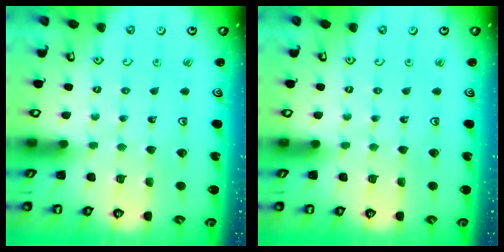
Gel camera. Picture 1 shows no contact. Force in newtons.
{"total": 0.0}